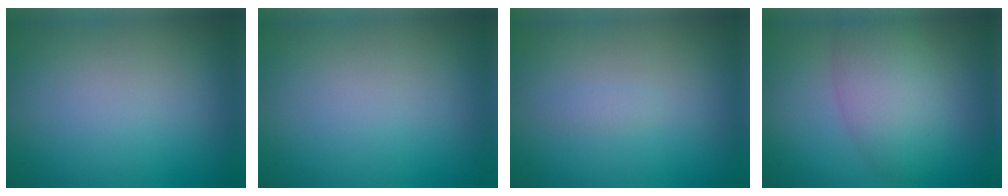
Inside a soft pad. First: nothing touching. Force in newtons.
{"total": 0.0}
{"total": 0.6, "press": 0.6, "slide": 0.1}
{"total": 5.1, "press": 5.1, "slide": 0.1}